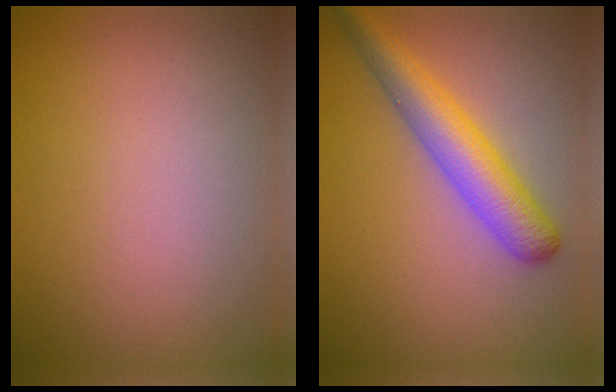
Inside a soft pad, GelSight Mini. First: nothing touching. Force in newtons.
{"total": 5.1, "press": 5.1, "slide": 0.2}